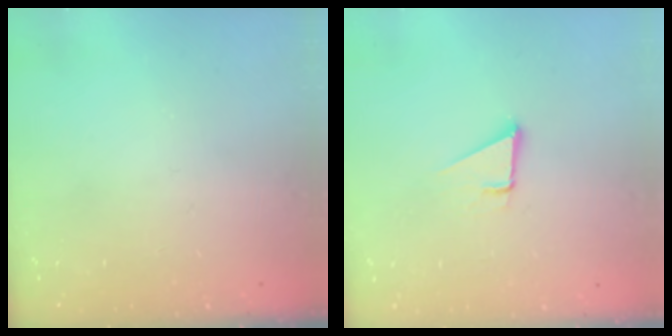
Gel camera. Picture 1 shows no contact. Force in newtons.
{"total": 3.7, "press": 2.9, "slide": 2.2}